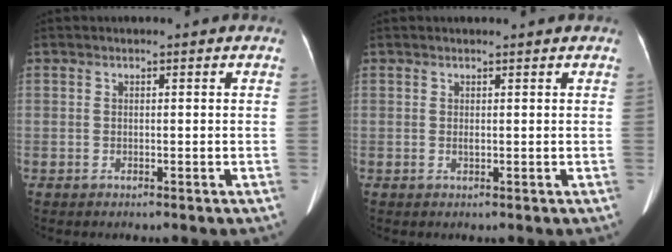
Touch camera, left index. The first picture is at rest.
{"total": 0.8, "force": [0.5, 0.2, 0.5], "torque": [-0.015, 0.009, 0.009]}